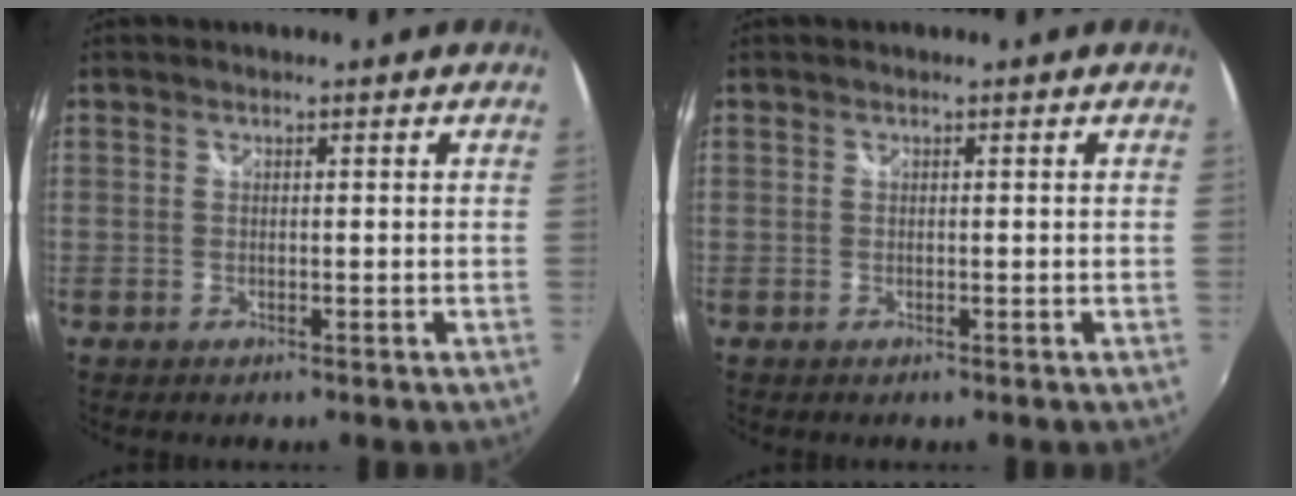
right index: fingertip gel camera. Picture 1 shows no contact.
{"total": 0.0}